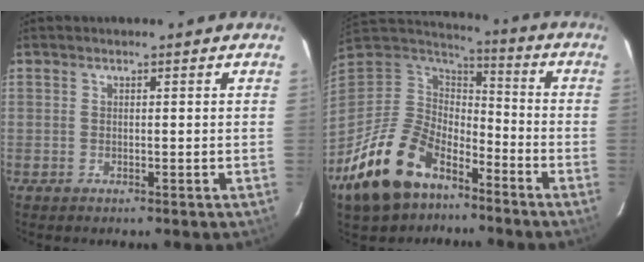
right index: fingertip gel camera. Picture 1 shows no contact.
{"total": 20.6, "force": [-12.4, 11.9, 11.4], "torque": [-0.260, -0.007, -0.210]}